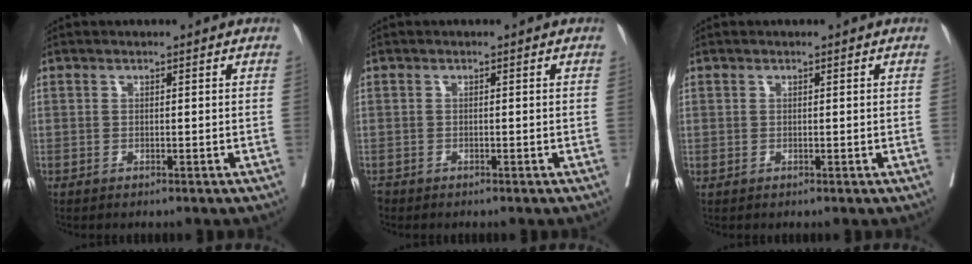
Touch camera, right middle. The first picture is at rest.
{"total": 0.8, "force": [-0.7, 0.4, 0.1], "torque": [-0.006, -0.003, -0.012]}
{"total": 0.0}